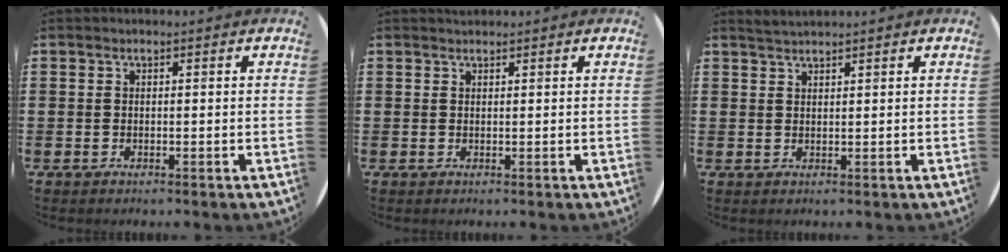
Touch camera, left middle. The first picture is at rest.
{"total": 0.6, "force": [0.6, 0.0, -0.1], "torque": [0.001, 0.001, 0.012]}
{"total": 1.3, "force": [1.3, -0.1, 0.1], "torque": [-0.004, -0.001, 0.026]}